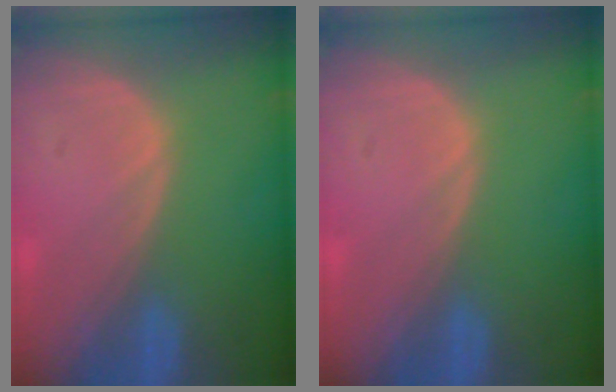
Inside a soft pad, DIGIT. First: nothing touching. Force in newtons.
{"total": 0.0}